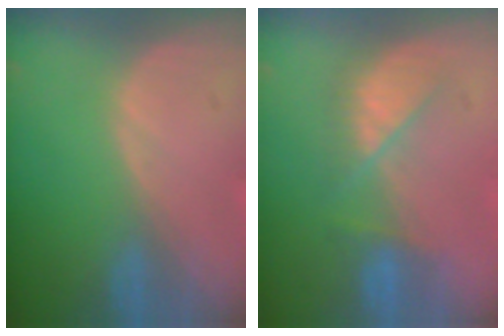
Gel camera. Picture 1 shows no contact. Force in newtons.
{"total": 5.4, "press": 5.4, "slide": 0.5}